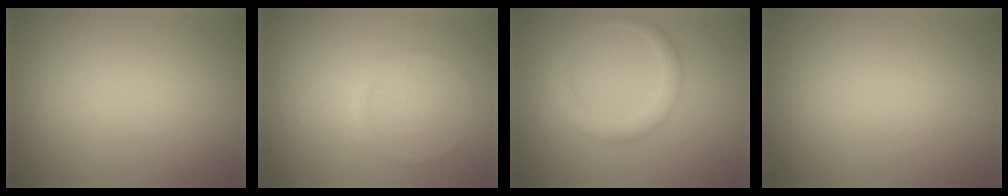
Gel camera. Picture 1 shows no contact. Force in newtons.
{"total": 0.7, "press": 0.7, "slide": 0.1}
{"total": 2.3, "press": 2.3, "slide": 0.0}
{"total": 0.0}